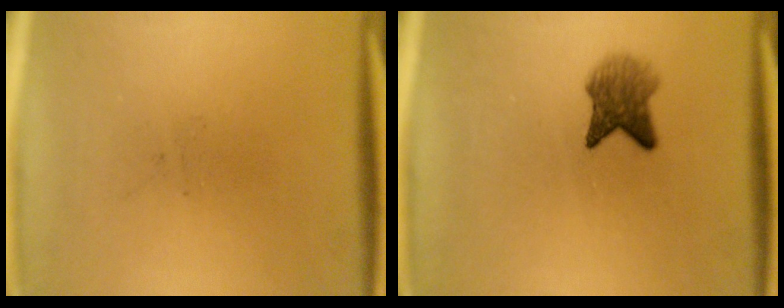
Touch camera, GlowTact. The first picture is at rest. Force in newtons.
{"total": 4.2}